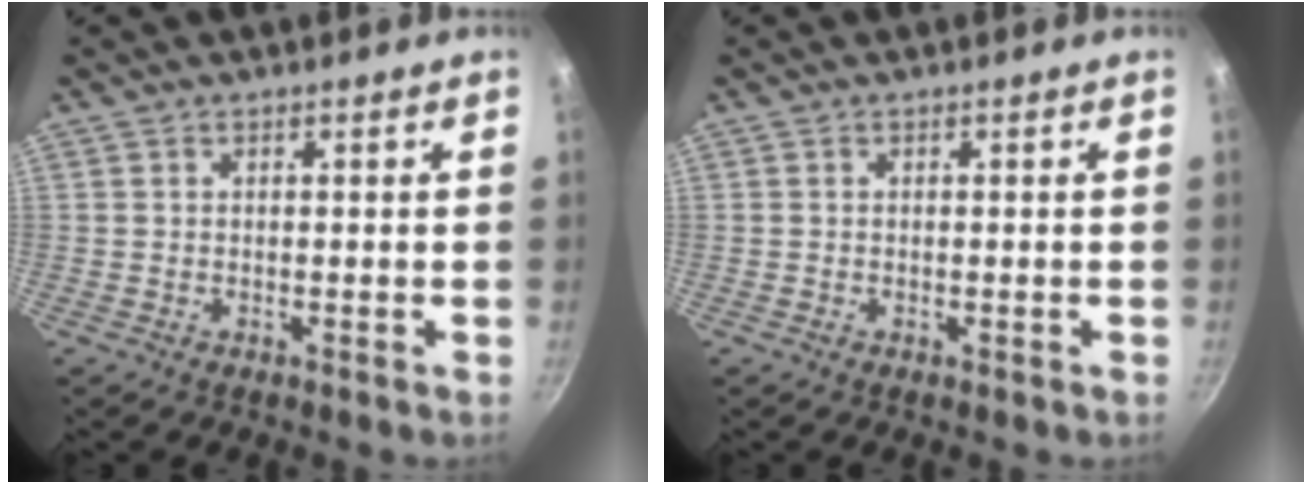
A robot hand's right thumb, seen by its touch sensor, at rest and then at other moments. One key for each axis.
{"total": 0.0}